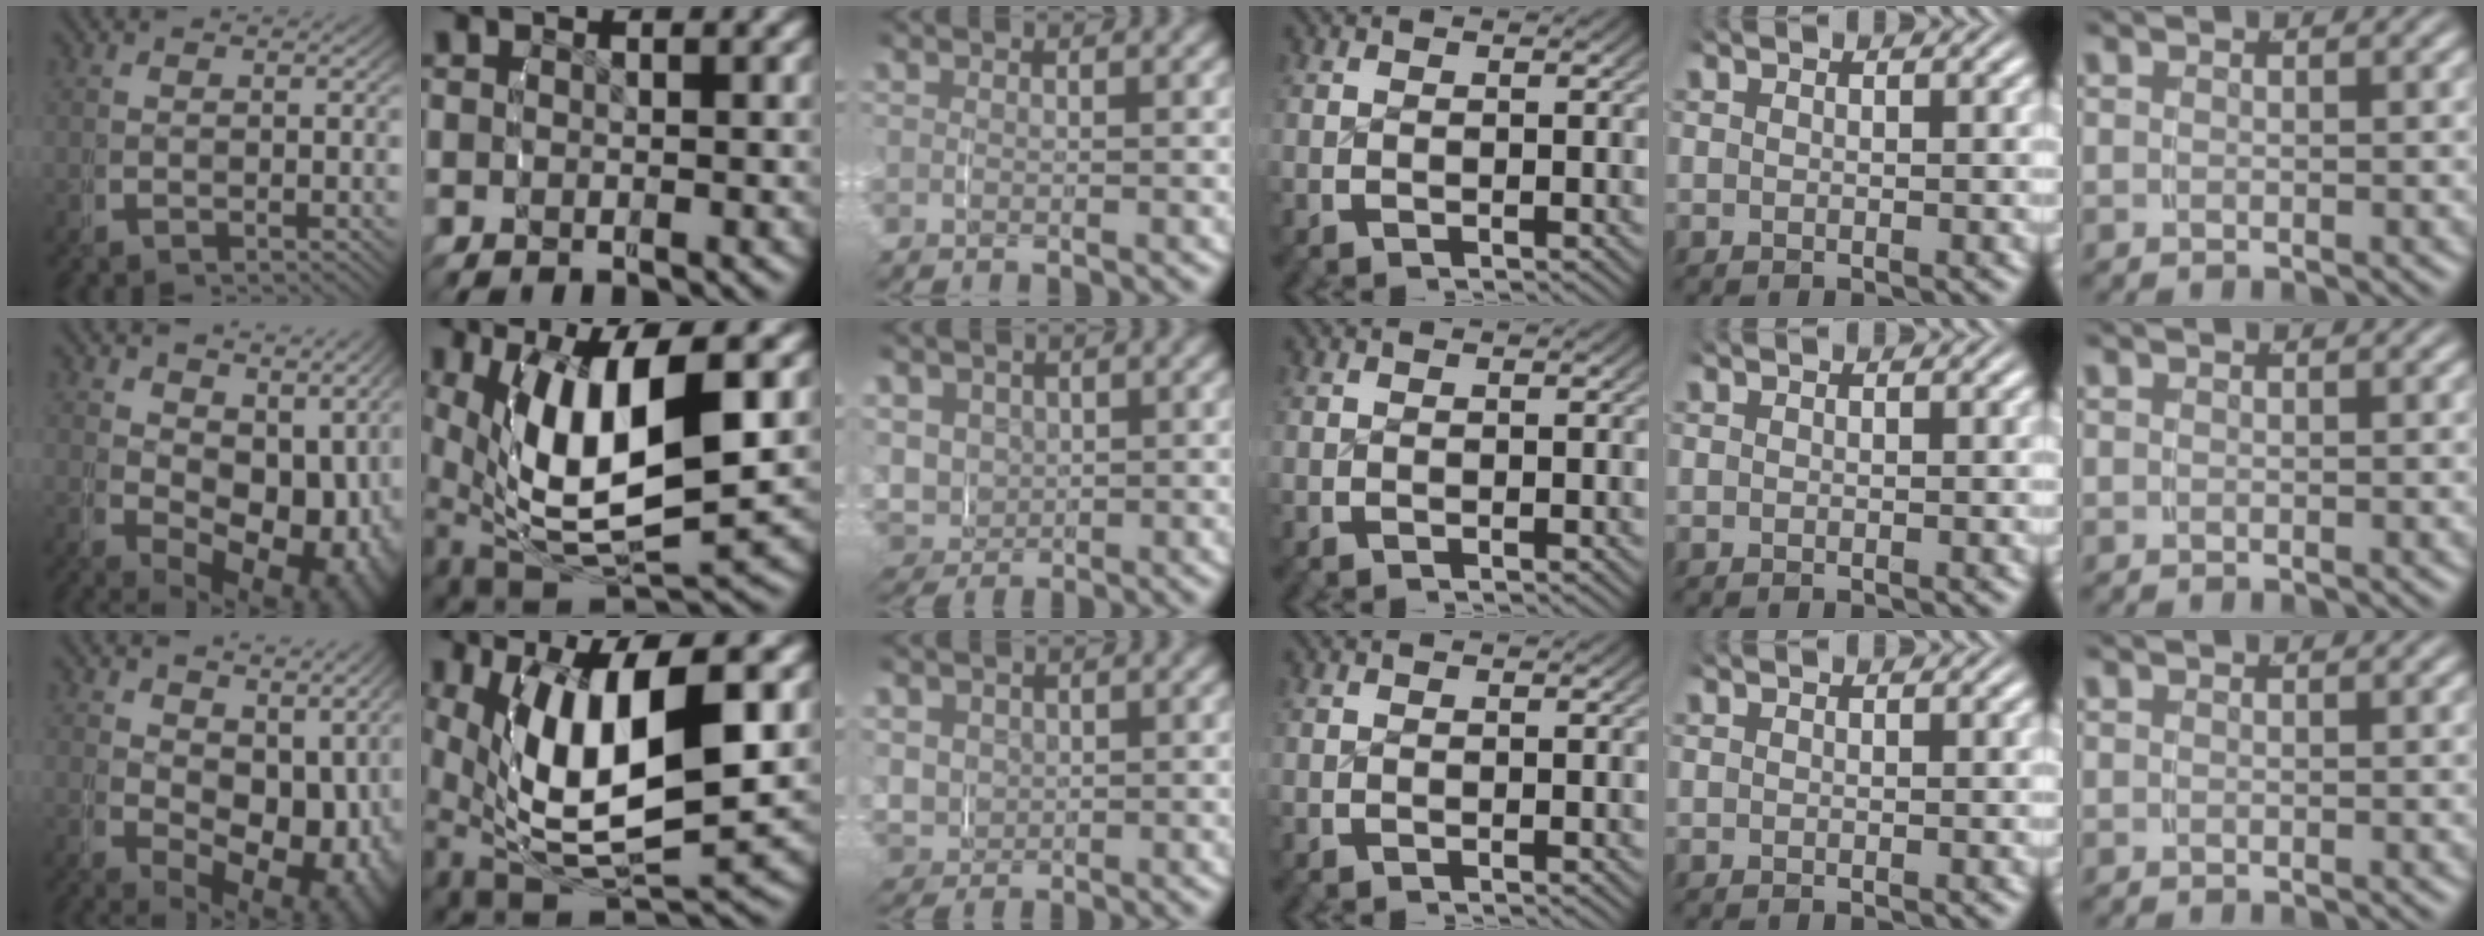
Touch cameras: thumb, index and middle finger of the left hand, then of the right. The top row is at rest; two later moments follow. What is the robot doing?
{"motion": "grasp_and_lifting", "object": "water bottle"}